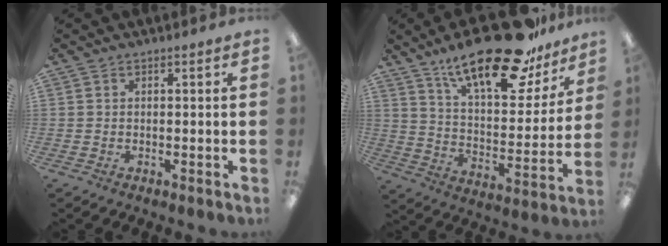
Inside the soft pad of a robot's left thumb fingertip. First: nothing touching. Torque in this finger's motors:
{"motor_torque": [1.13, 1.20, 1.44, -1.33, 0.29]}